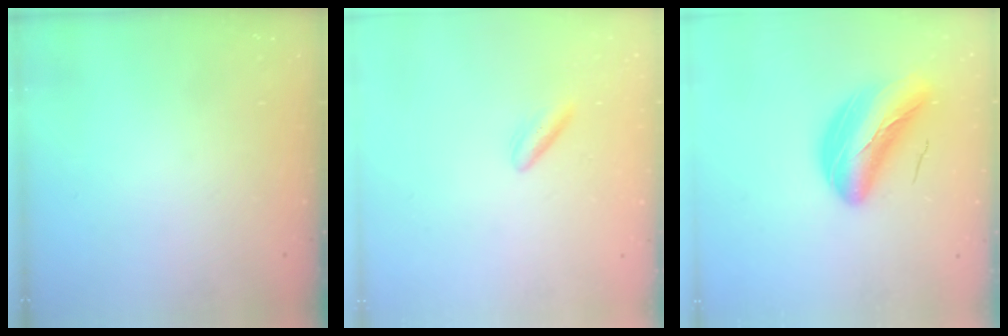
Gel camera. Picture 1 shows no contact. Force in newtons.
{"total": 3.0, "press": 2.7, "slide": 1.2}
{"total": 11.7, "press": 11.2, "slide": 3.4}